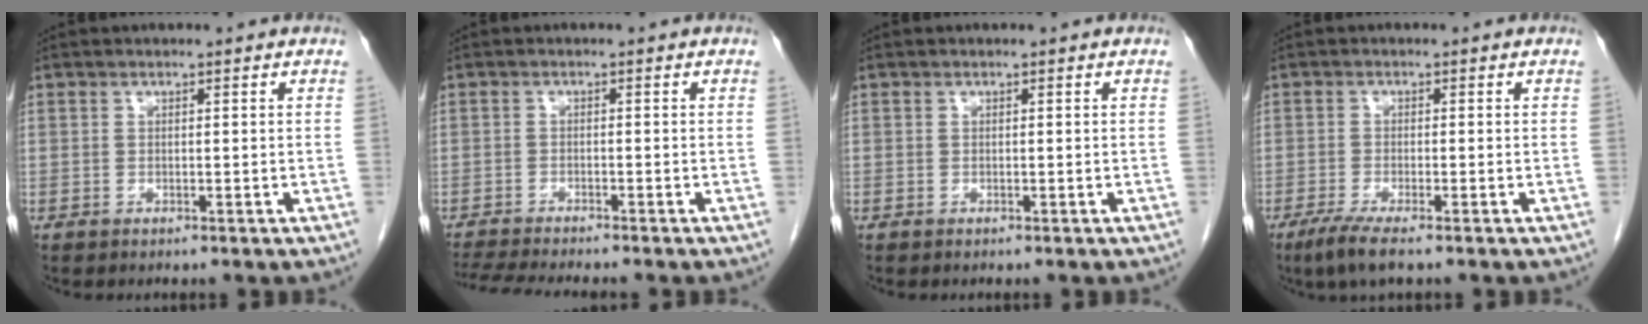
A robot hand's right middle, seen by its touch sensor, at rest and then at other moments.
{"total": 8.3, "force": [-7.5, 0.0, 3.6], "torque": [-0.056, -0.017, -0.120]}
{"total": 0.0}
{"total": 4.2, "force": [-2.8, 0.3, 3.1], "torque": [-0.062, -0.013, -0.053]}